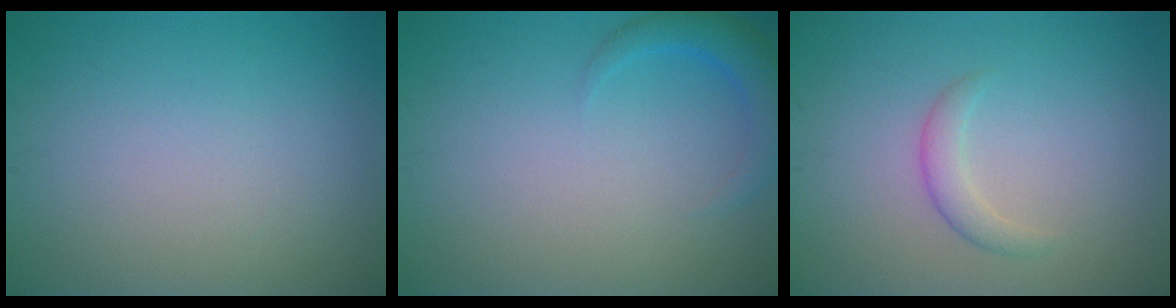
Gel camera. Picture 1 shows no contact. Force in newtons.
{"total": 2.5, "press": 2.5, "slide": 0.3}
{"total": 1.6, "press": 1.6, "slide": 0.1}